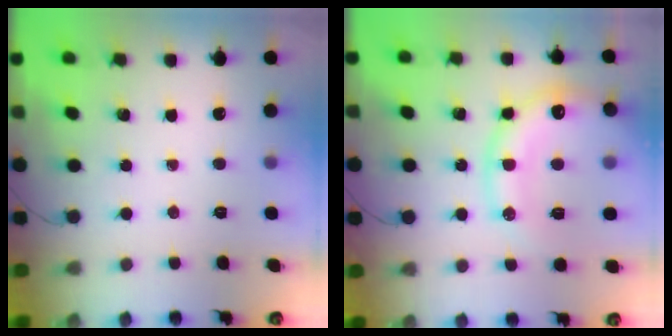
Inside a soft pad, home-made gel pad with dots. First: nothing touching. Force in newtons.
{"total": 17.7, "press": 17.5, "slide": 2.9}